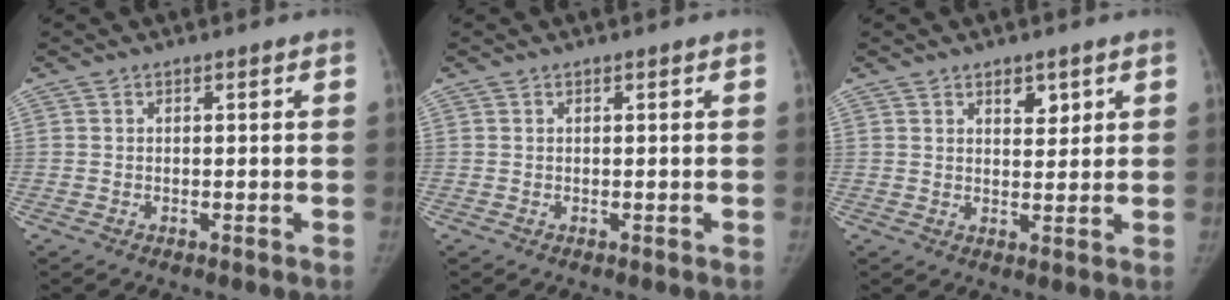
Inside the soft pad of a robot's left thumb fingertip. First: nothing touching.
{"total": 0.0}
{"total": 3.4, "force": [2.0, 1.9, 1.9], "torque": [-0.006, -0.015, 0.033]}